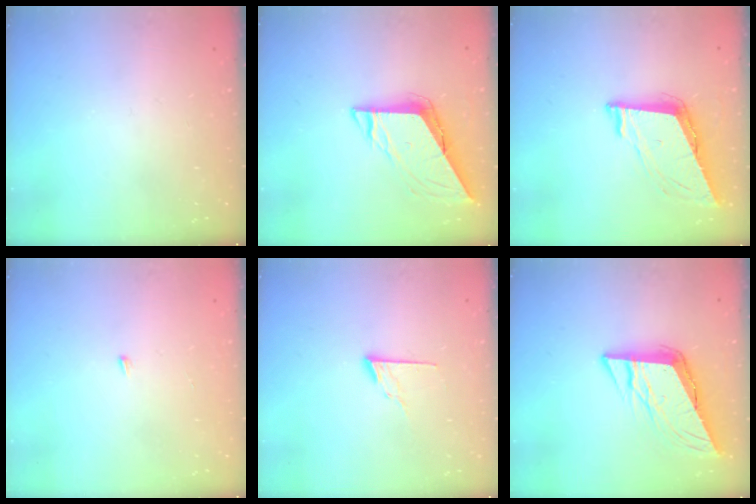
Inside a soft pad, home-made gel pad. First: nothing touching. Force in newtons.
{"total": 8.0, "press": 8.0, "slide": 0.5}
{"total": 8.9, "press": 8.5, "slide": 2.7}
{"total": 3.3, "press": 3.3, "slide": 0.2}
{"total": 7.4, "press": 7.4, "slide": 0.6}
{"total": 10.4, "press": 10.2, "slide": 1.7}